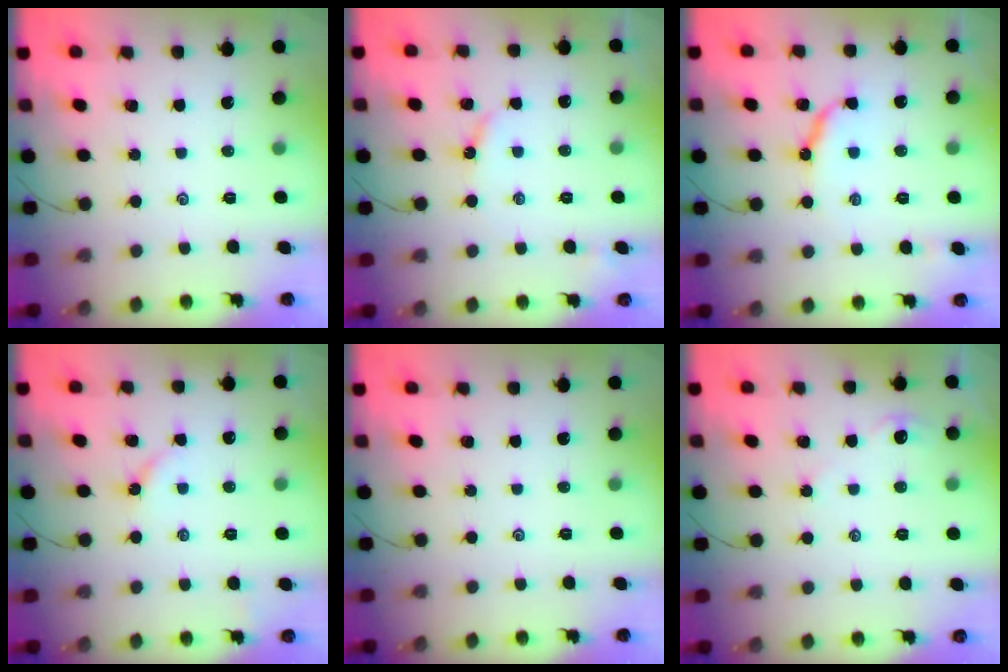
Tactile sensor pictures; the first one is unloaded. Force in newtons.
{"total": 3.5, "press": 3.5, "slide": 0.4}
{"total": 9.3, "press": 9.3, "slide": 0.9}
{"total": 2.7, "press": 2.7, "slide": 0.4}
{"total": 0.0}
{"total": 1.8, "press": 1.8, "slide": 0.2}